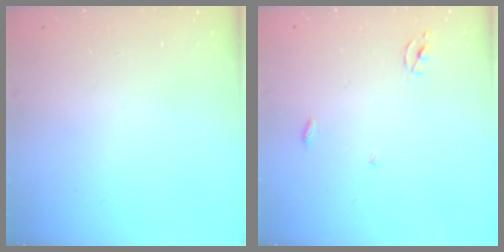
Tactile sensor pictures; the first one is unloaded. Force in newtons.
{"total": 2.3, "press": 2.3, "slide": 0.1}